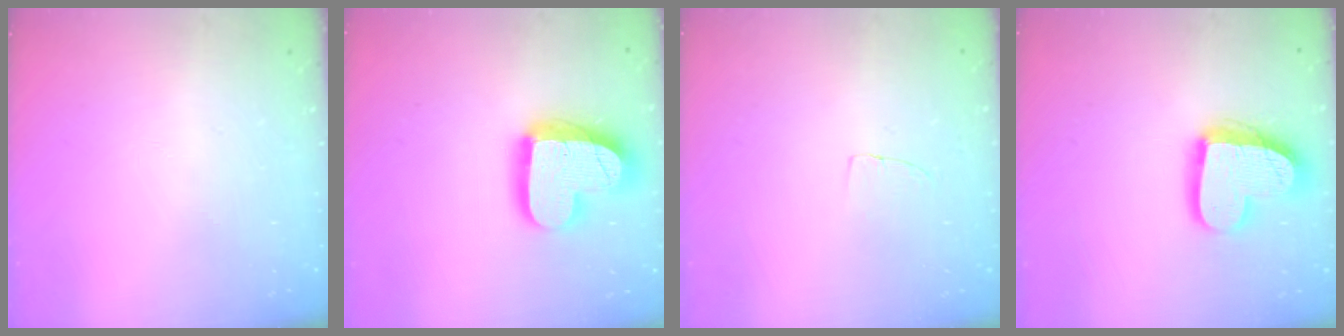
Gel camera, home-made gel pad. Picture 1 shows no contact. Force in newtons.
{"total": 18.7, "press": 18.7, "slide": 1.4}
{"total": 3.2, "press": 3.2, "slide": 0.2}
{"total": 17.2, "press": 17.1, "slide": 1.5}